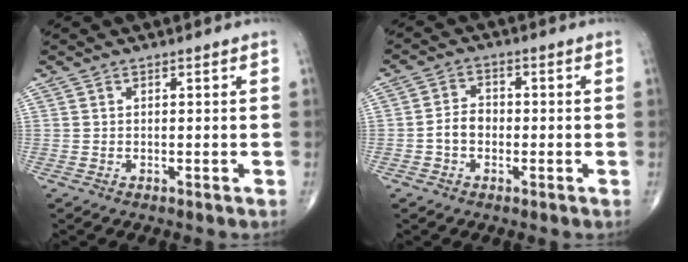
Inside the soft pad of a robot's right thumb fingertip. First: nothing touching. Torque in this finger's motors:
{"motor_torque": [0.67, 0.70, 0.26, -0.11, 0.01]}